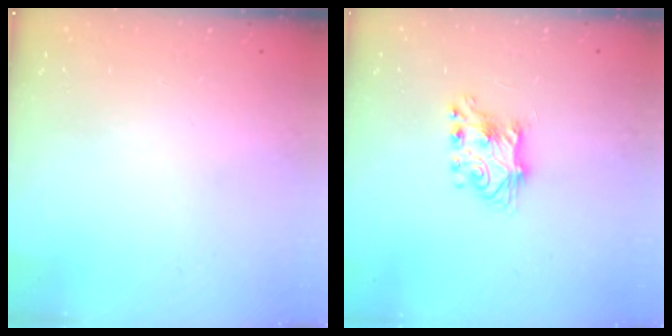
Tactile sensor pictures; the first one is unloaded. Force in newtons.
{"total": 7.6, "press": 7.6, "slide": 0.7}